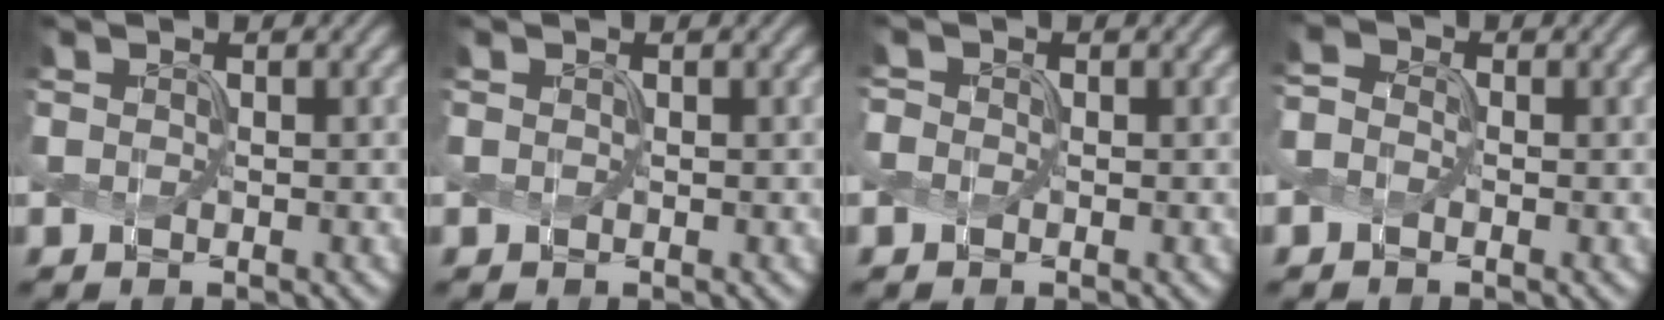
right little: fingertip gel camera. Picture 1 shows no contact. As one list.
[{"total": 0.0}, {"total": 0.7, "force": [-0.5, 0.5, 0.2], "torque": [-0.008, 0.002, -0.016]}, {"total": 1.5, "force": [-0.7, 1.0, 0.8], "torque": [-0.024, 0.004, -0.024]}]